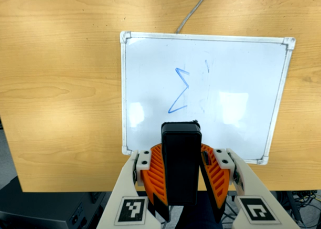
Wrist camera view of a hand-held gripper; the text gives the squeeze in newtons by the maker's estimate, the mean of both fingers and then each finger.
{"total": 9.8, "left": 8.8, "right": 10.8}